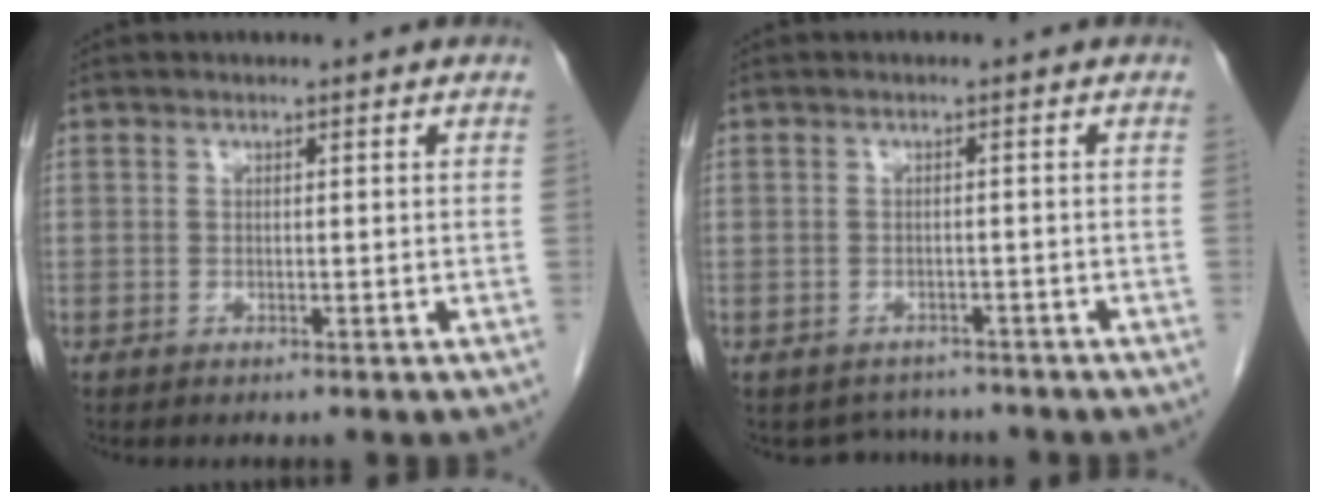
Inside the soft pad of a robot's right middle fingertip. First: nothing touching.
{"total": 3.7, "force": [-3.2, 1.7, -0.2], "torque": [0.003, 0.006, -0.045]}